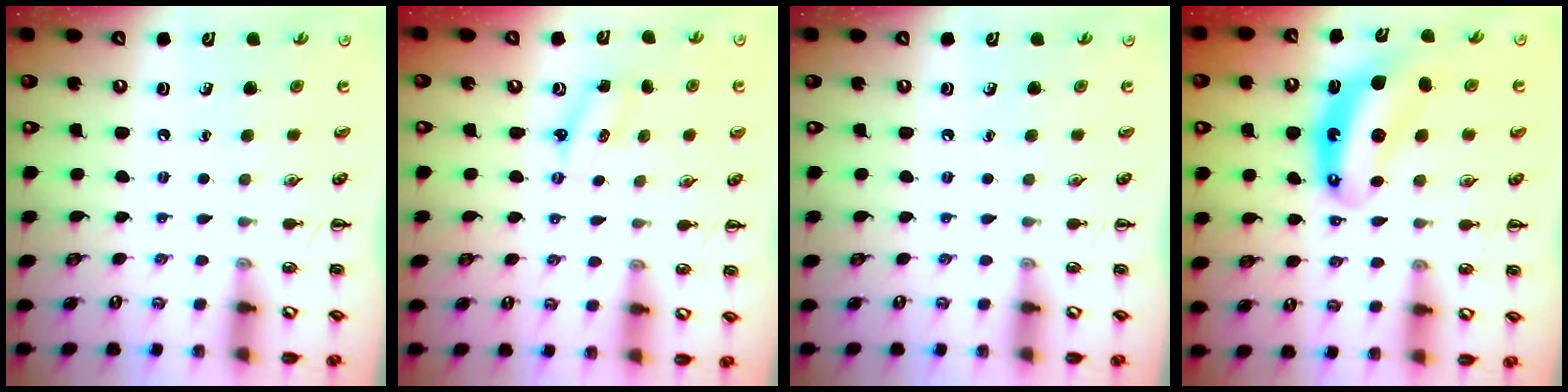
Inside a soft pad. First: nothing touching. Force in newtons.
{"total": 2.0, "press": 1.9, "slide": 0.6}
{"total": 0.0}
{"total": 7.6, "press": 7.3, "slide": 2.0}